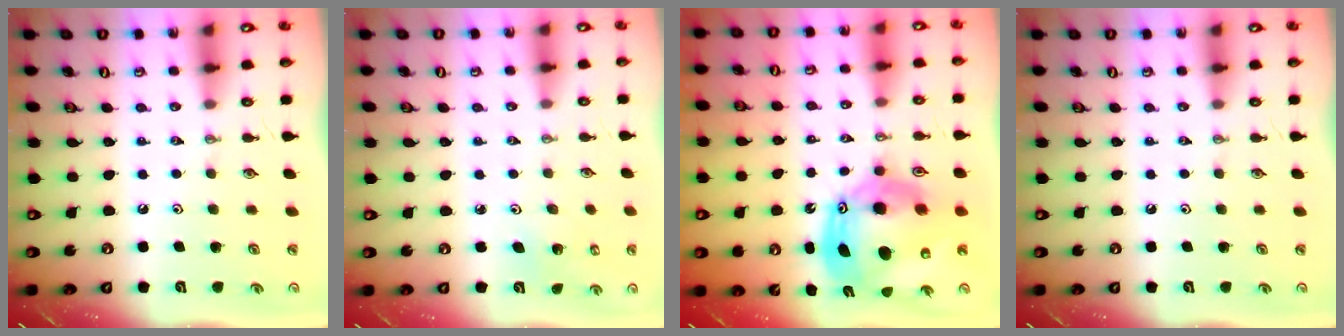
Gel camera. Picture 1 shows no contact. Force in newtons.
{"total": 3.2, "press": 3.2, "slide": 0.2}
{"total": 18.0, "press": 17.9, "slide": 1.6}
{"total": 0.0}